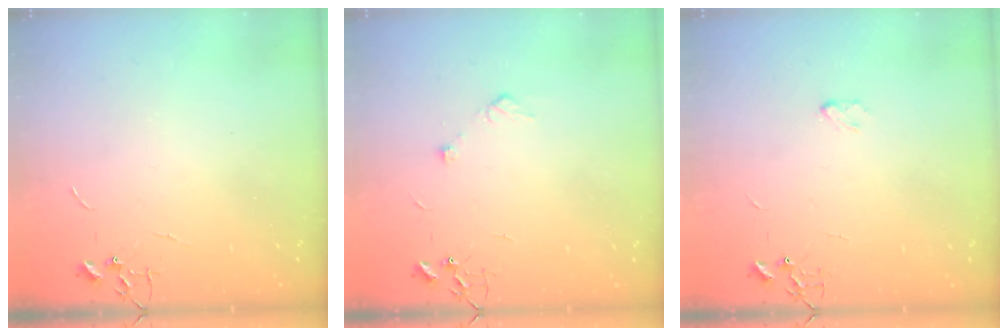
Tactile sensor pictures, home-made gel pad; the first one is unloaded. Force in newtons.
{"total": 6.1, "press": 6.0, "slide": 0.8}
{"total": 3.2, "press": 3.2, "slide": 0.4}